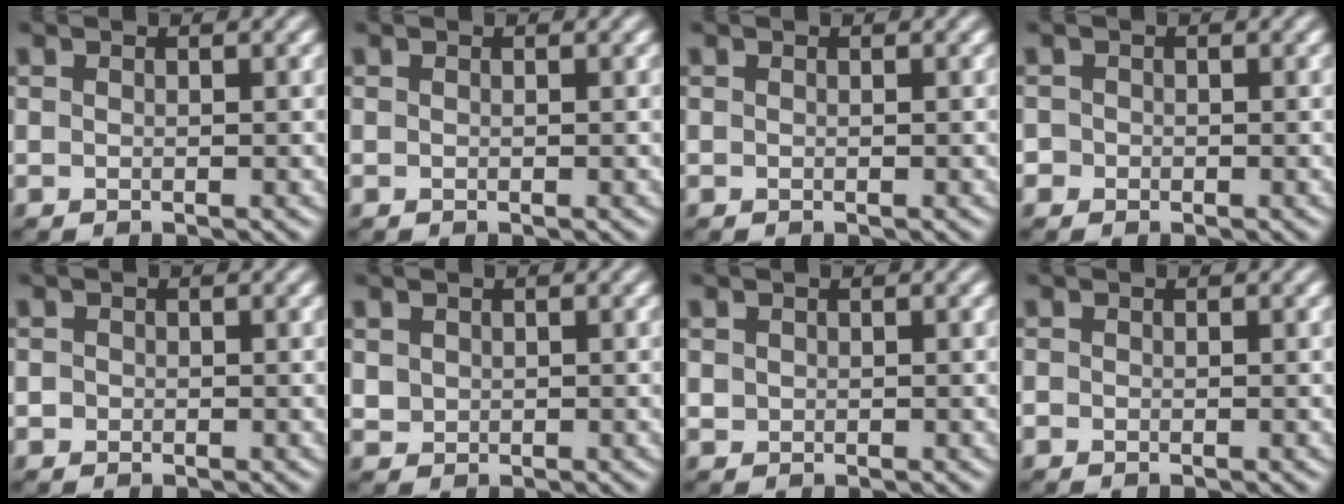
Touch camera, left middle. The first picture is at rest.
{"total": 0.0}
{"total": 0.0}
{"total": 0.8, "force": [-0.2, 0.8, 0.0], "torque": [0.007, -0.002, -0.008]}
{"total": 0.6, "force": [-0.1, 0.5, 0.1], "torque": [0.003, -0.004, -0.004]}
{"total": 1.0, "force": [0.4, 0.9, 0.2], "torque": [-0.002, -0.003, 0.012]}
{"total": 0.5, "force": [0.2, 0.5, 0.1], "torque": [0.003, -0.002, 0.006]}
{"total": 0.0}